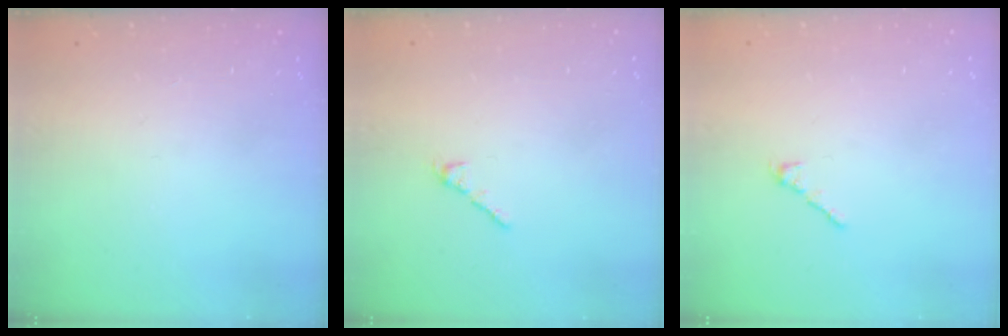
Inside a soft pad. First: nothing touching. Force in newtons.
{"total": 2.2, "press": 2.2, "slide": 0.4}
{"total": 1.7, "press": 1.5, "slide": 0.6}